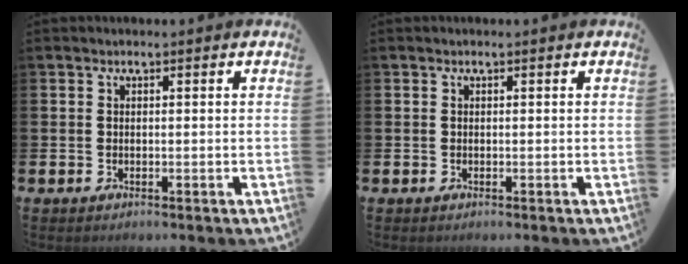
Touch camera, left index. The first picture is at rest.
{"total": 0.0}